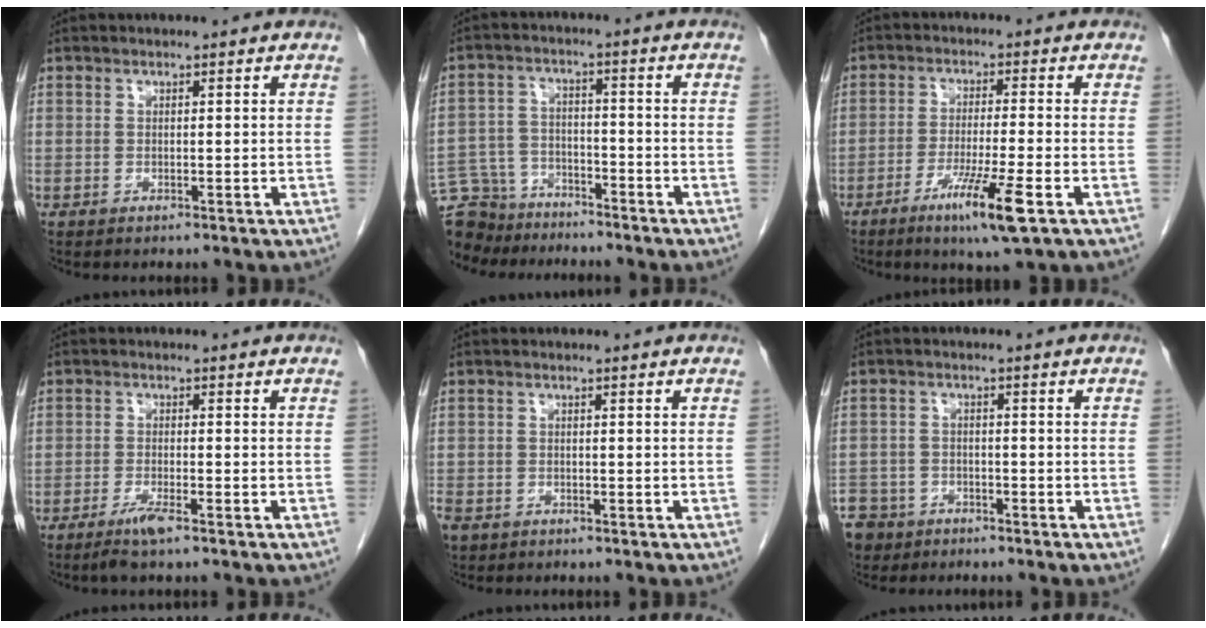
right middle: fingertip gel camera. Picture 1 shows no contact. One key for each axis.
{"total": 12.8, "fx": -11.2, "fy": 5.8, "fz": 2.0, "tx": -0.058, "ty": 0.017, "tz": -0.183}
{"total": 8.4, "fx": -4.3, "fy": -0.4, "fz": 7.2, "tx": -0.132, "ty": -0.022, "tz": -0.073}
{"total": 3.0, "fx": -2.1, "fy": 0.0, "fz": 2.1, "tx": -0.046, "ty": -0.005, "tz": -0.042}
{"total": 4.7, "fx": -3.1, "fy": 3.1, "fz": 1.7, "tx": -0.050, "ty": -0.006, "tz": -0.054}
{"total": 9.1, "fx": -6.3, "fy": 6.3, "fz": 1.6, "tx": -0.062, "ty": -0.001, "tz": -0.111}